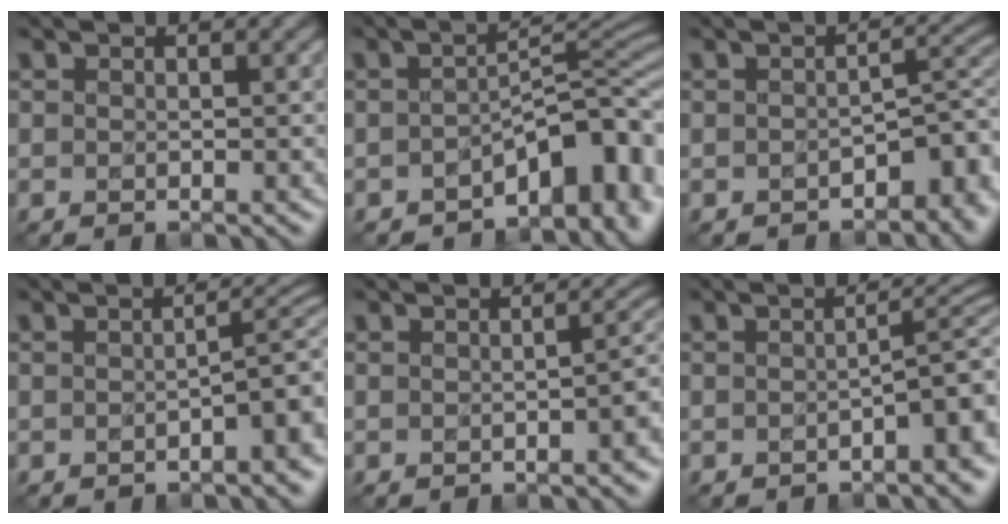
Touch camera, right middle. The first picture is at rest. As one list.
[{"total": 8.0, "force": [-4.3, 3.7, 5.6], "torque": [-0.046, 0.004, -0.072]}, {"total": 4.2, "force": [-2.1, 2.0, 3.0], "torque": [-0.027, 0.004, -0.031]}, {"total": 4.8, "force": [-1.6, 1.7, 4.2], "torque": [-0.046, 0.006, -0.023]}, {"total": 2.5, "force": [-1.2, 0.8, 2.0], "torque": [-0.023, 0.005, -0.016]}, {"total": 5.3, "force": [-1.8, 1.8, 4.6], "torque": [-0.053, 0.007, -0.026]}]